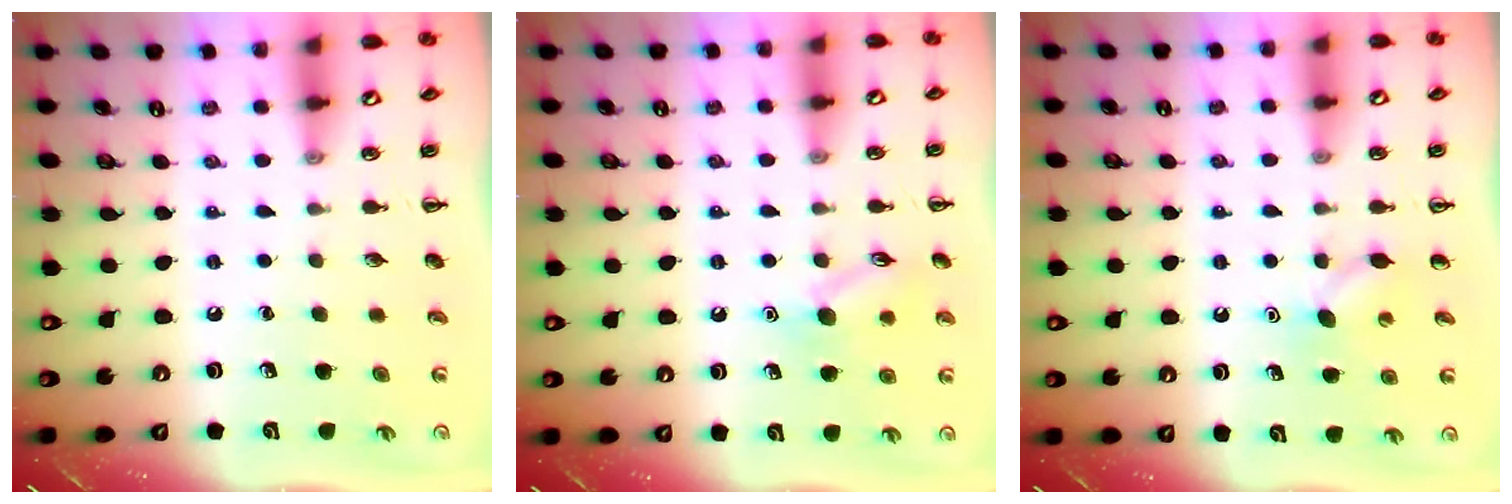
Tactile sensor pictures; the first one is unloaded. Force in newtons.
{"total": 9.7, "press": 9.6, "slide": 0.7}
{"total": 5.5, "press": 5.3, "slide": 1.3}